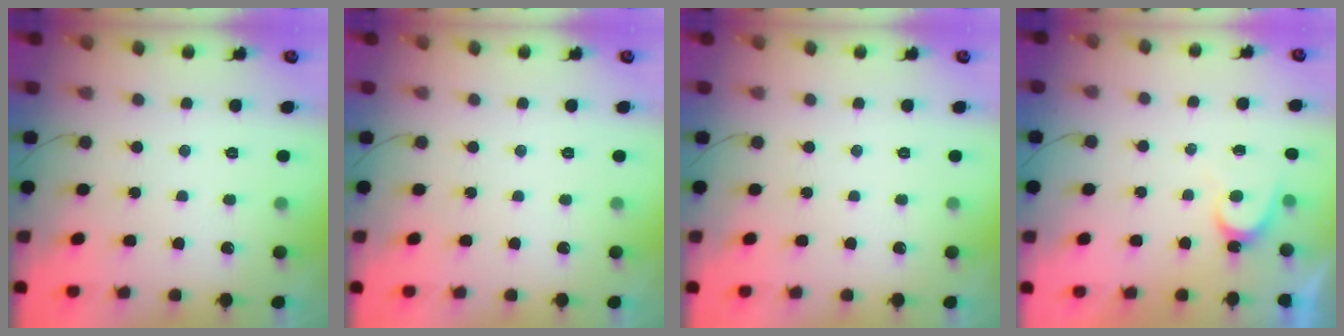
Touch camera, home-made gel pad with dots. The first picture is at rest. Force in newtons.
{"total": 0.0}
{"total": 0.0}
{"total": 4.9, "press": 4.8, "slide": 0.5}